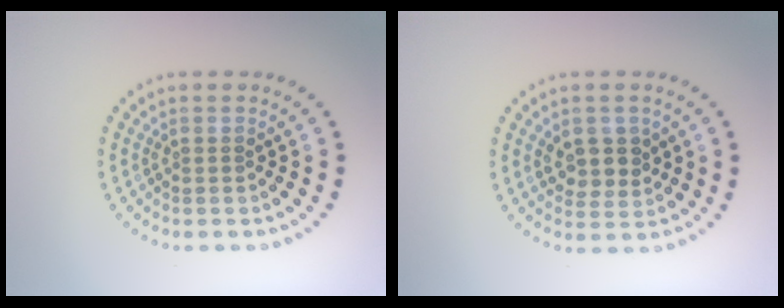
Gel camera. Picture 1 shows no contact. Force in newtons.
{"total": 2.8, "press": 2.7, "slide": 0.8}